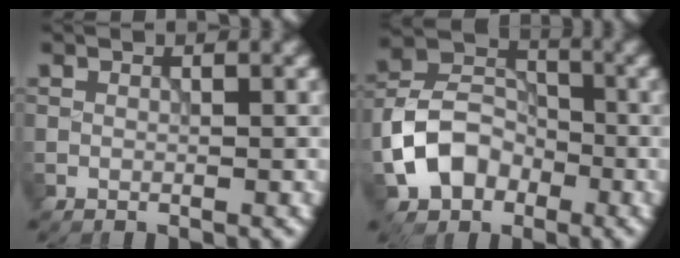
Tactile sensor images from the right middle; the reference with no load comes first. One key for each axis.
{"total": 6.8, "fx": -2.7, "fy": 5.2, "fz": 3.4, "tx": -0.063, "ty": 0.006, "tz": -0.064}